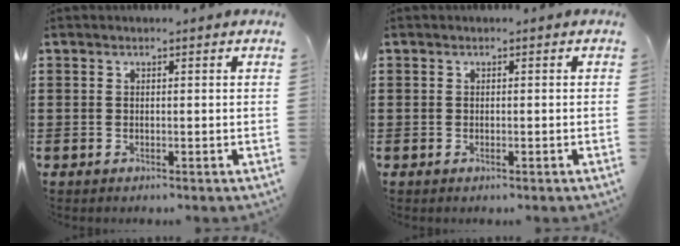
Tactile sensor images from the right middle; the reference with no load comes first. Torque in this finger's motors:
{"motor_torque": [-0.04, 0.14, -0.11, -0.01]}